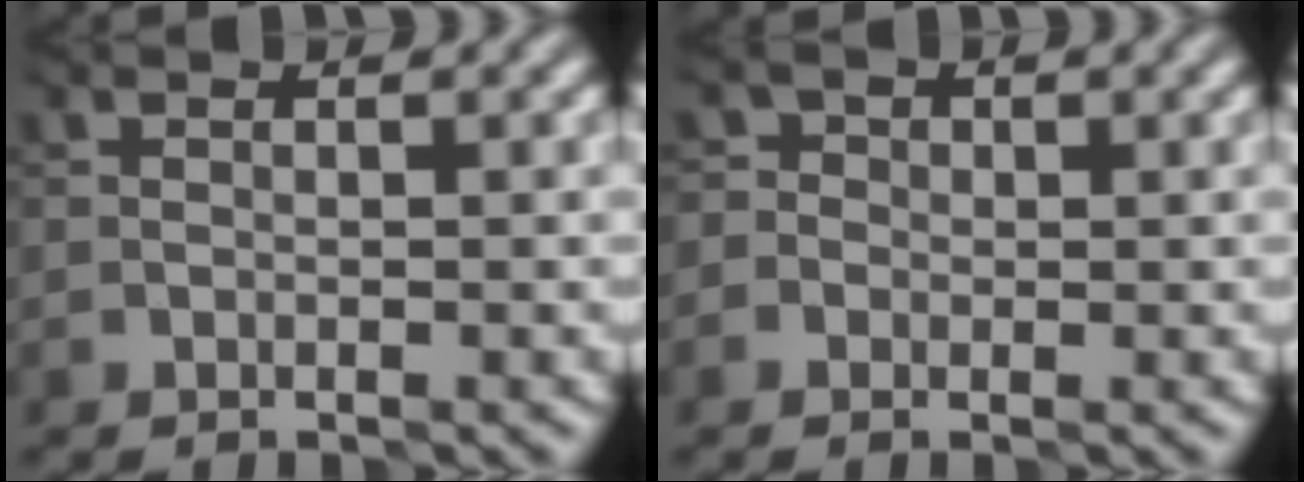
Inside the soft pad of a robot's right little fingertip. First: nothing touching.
{"total": 0.9, "force": [-0.2, 0.9, -0.2], "torque": [0.022, 0.005, -0.009]}